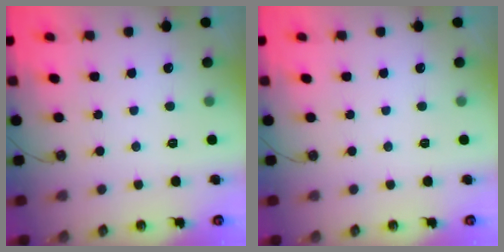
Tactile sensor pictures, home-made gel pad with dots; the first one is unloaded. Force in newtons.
{"total": 0.0}